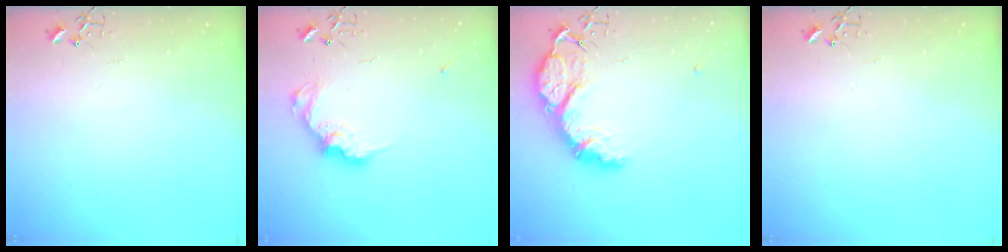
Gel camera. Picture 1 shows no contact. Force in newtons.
{"total": 13.5, "press": 13.5, "slide": 0.8}
{"total": 15.8, "press": 15.8, "slide": 1.3}
{"total": 0.0}